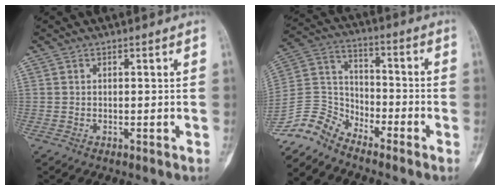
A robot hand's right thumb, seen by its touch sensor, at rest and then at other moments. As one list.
[{"total": 9.5, "force": [-8.9, 3.1, 1.6], "torque": [-0.037, 0.075, -0.188]}]